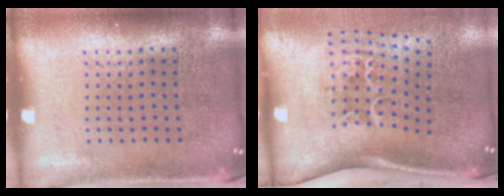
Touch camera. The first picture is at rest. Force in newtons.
{"total": 2.2, "press": 1.4, "slide": 1.7}